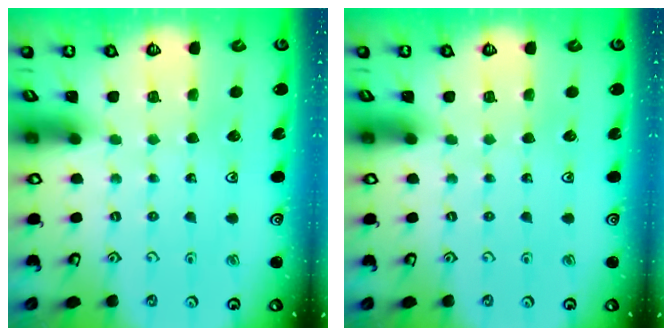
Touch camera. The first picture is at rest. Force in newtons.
{"total": 0.0}